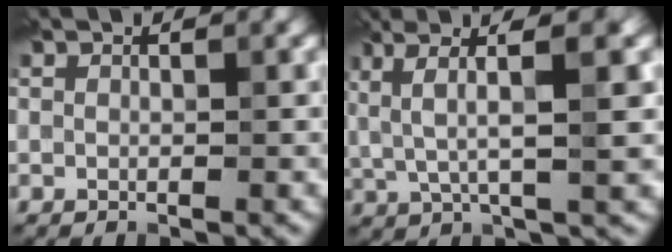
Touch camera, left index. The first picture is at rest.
{"total": 7.1, "force": [2.7, 1.5, 6.4], "torque": [-0.113, 0.017, 0.048]}